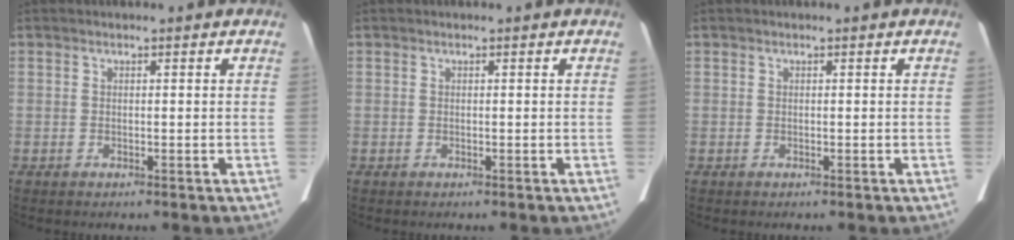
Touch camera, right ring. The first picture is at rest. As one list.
[{"total": 0.0}, {"total": 0.0}]